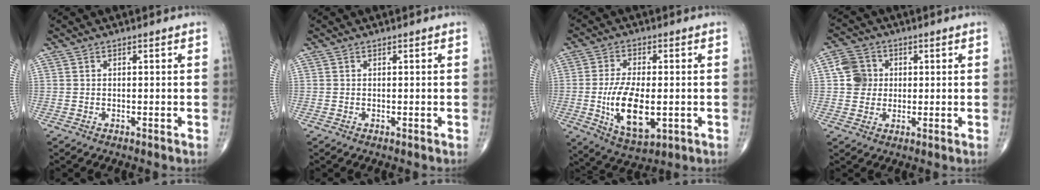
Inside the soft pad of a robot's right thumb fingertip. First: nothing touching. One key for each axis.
{"total": 0.0}
{"total": 12.9, "fx": -2.1, "fy": 6.1, "fz": 11.1, "tx": -0.199, "ty": -0.012, "tz": -0.026}
{"total": 6.4, "fx": 0.8, "fy": 5.8, "fz": 2.4, "tx": -0.023, "ty": 0.005, "tz": 0.008}